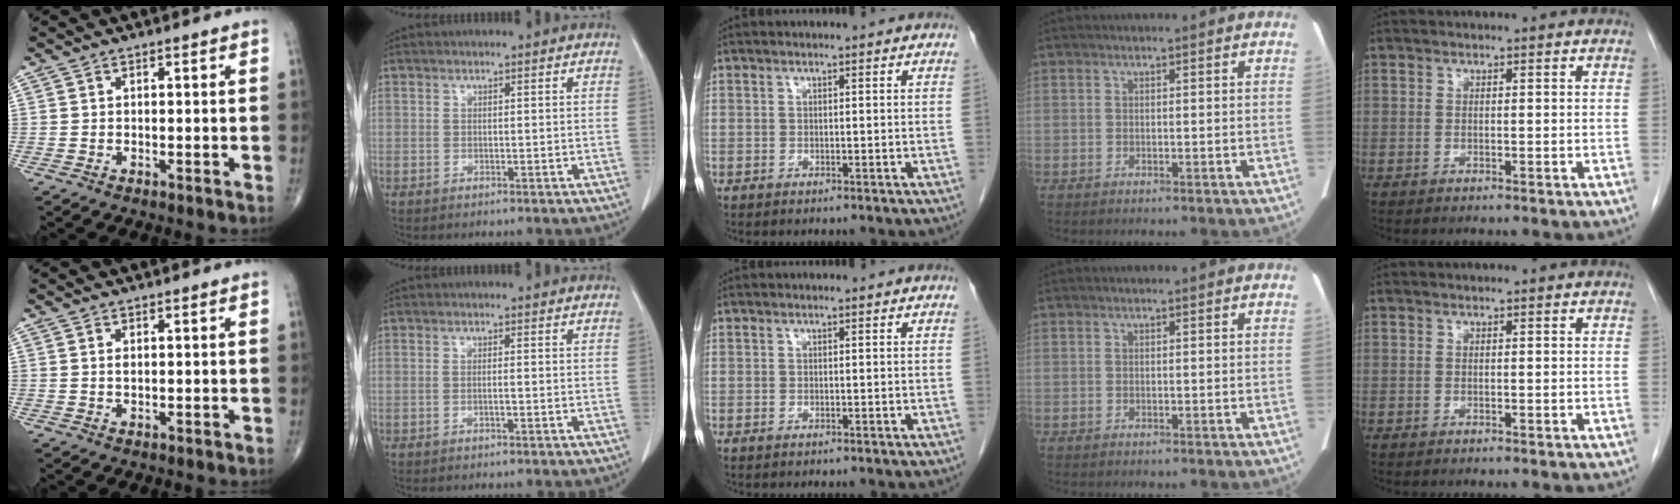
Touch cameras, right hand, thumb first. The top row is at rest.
{"thumb": {"total": 0.9, "force": [0.2, 0.5, 0.8], "torque": [-0.015, -0.001, 0.006]}, "index": {"total": 0.8, "force": [-0.3, 0.0, 0.8], "torque": [-0.018, 0.000, -0.005]}}